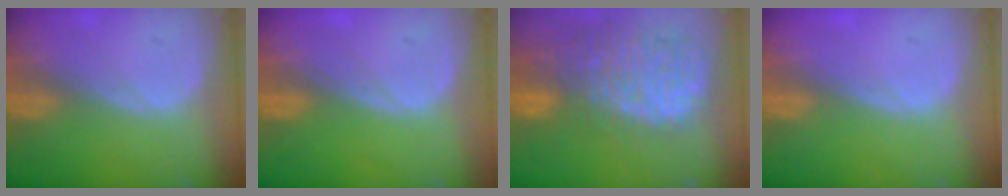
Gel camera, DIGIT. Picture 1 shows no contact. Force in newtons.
{"total": 0.0}
{"total": 14.3, "press": 11.7, "slide": 8.1}
{"total": 0.0}